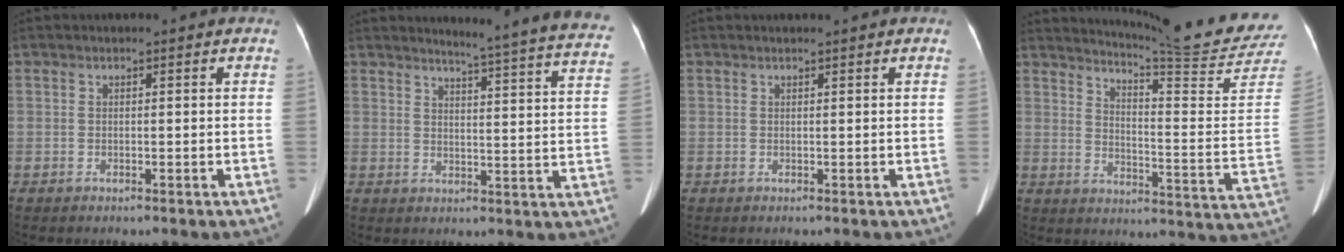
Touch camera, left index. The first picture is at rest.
{"total": 20.2, "force": [19.2, -0.5, 6.5], "torque": [-0.085, -0.102, 0.205]}
{"total": 1.1, "force": [1.0, -0.1, 0.4], "torque": [-0.008, 0.008, 0.017]}
{"total": 19.4, "force": [18.2, -2.2, 6.3], "torque": [-0.108, -0.128, 0.226]}